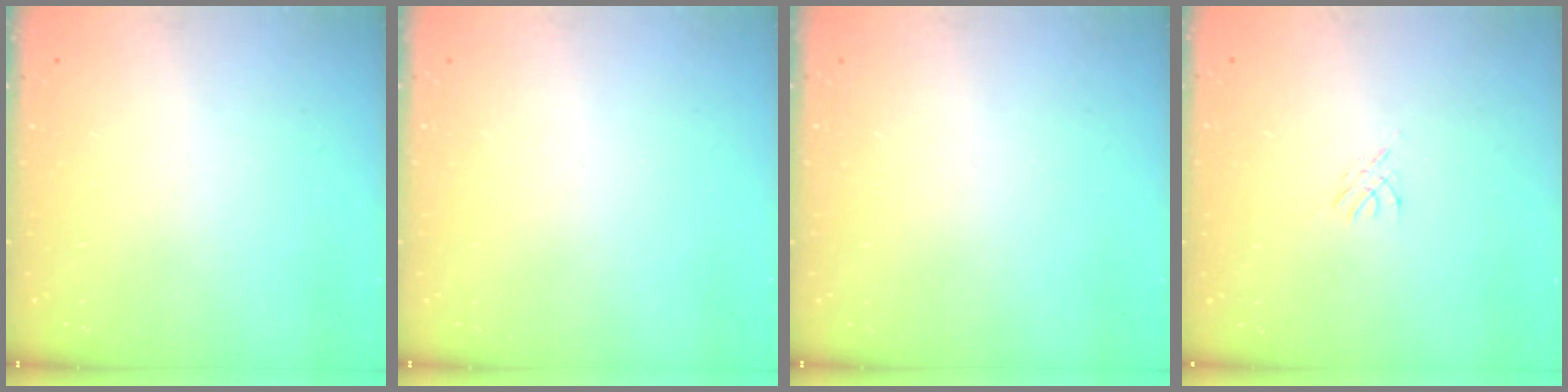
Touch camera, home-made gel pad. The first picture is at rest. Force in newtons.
{"total": 0.0}
{"total": 0.0}
{"total": 2.8, "press": 2.7, "slide": 0.6}